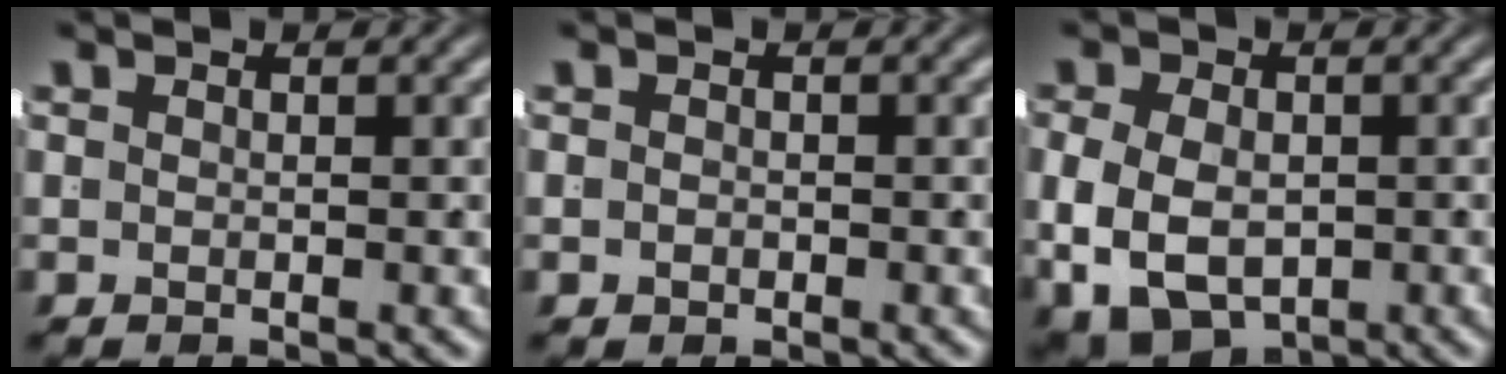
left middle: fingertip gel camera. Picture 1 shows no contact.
{"total": 0.5, "force": [-0.5, 0.3, 0.1], "torque": [-0.005, -0.009, -0.003]}
{"total": 9.0, "force": [-2.5, 7.2, 4.7], "torque": [-0.112, -0.043, -0.024]}